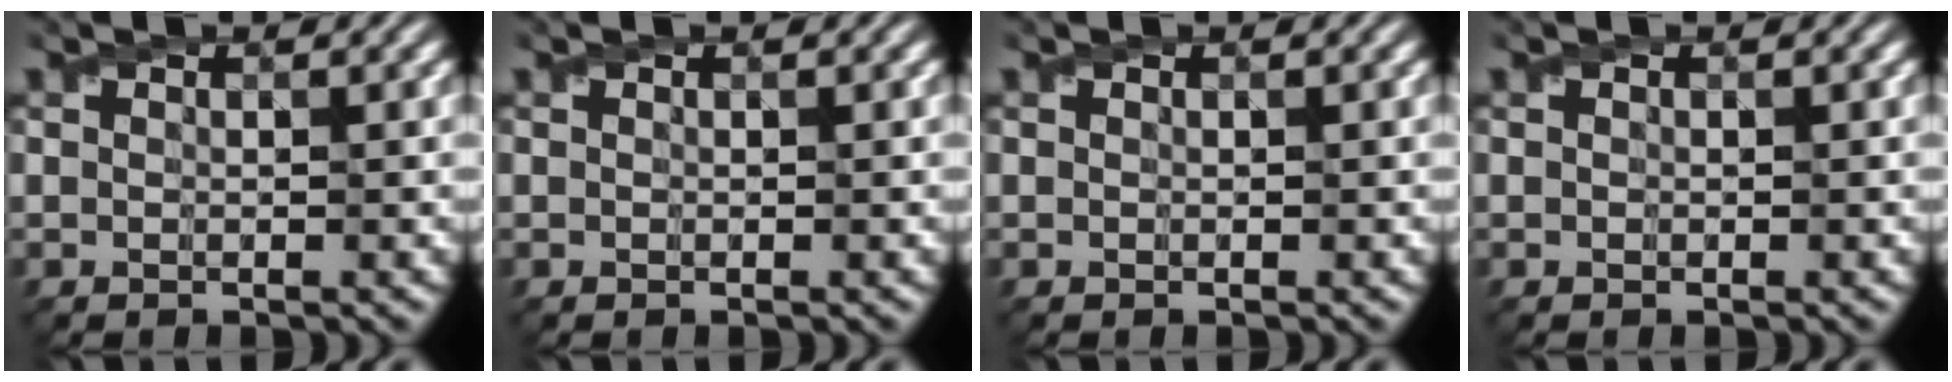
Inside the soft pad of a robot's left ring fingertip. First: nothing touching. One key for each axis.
{"total": 0.0}
{"total": 0.0}
{"total": 0.0}